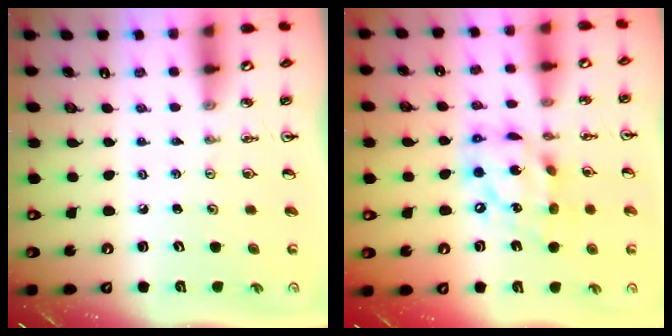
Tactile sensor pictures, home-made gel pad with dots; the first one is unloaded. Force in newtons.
{"total": 14.5, "press": 14.5, "slide": 1.6}